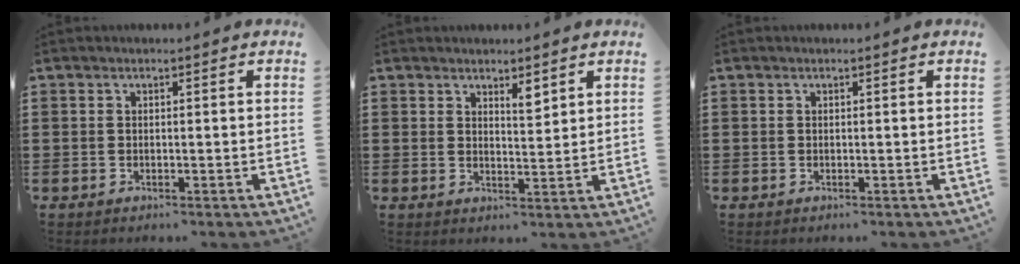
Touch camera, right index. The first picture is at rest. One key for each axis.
{"total": 2.7, "fx": 2.3, "fy": 0.8, "fz": 1.2, "tx": -0.012, "ty": -0.002, "tz": 0.039}
{"total": 0.0}